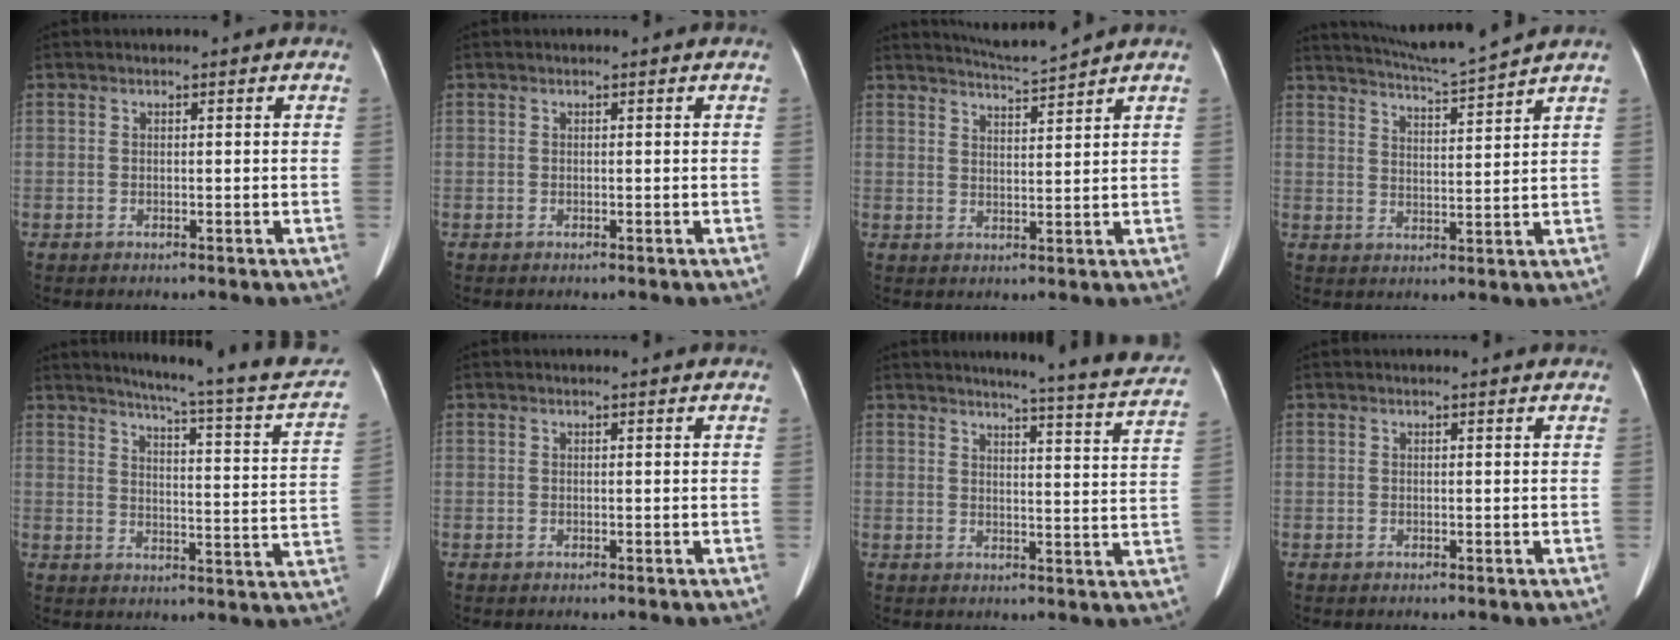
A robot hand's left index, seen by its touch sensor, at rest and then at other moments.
{"total": 0.0}
{"total": 4.9, "force": [4.7, -1.5, 0.6], "torque": [-0.017, -0.009, 0.084]}
{"total": 9.0, "force": [8.5, -2.0, 2.2], "torque": [-0.050, -0.007, 0.142]}
{"total": 21.9, "force": [19.8, -0.2, 9.4], "torque": [-0.129, -0.067, 0.233]}
{"total": 1.8, "force": [1.7, 0.1, 0.4], "torque": [-0.011, 0.008, 0.017]}
{"total": 16.8, "force": [15.7, -0.5, 5.9], "torque": [-0.077, -0.084, 0.164]}
{"total": 2.6, "force": [2.5, 0.2, 0.6], "torque": [-0.013, 0.008, 0.022]}